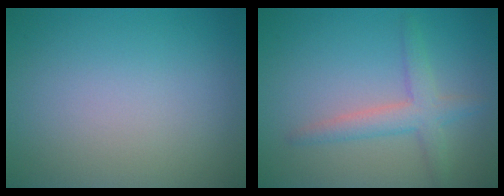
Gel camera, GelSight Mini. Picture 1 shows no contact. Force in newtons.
{"total": 3.0, "press": 3.0, "slide": 0.1}